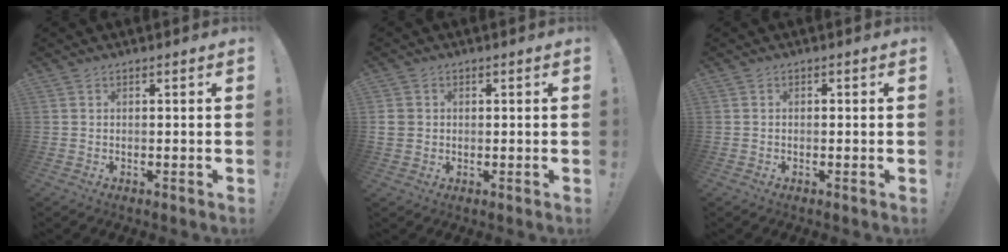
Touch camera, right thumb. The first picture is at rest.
{"total": 3.3, "force": [0.7, 3.0, 1.1], "torque": [-0.007, 0.002, 0.014]}
{"total": 0.8, "force": [-0.6, 0.3, 0.4], "torque": [-0.012, 0.005, -0.011]}